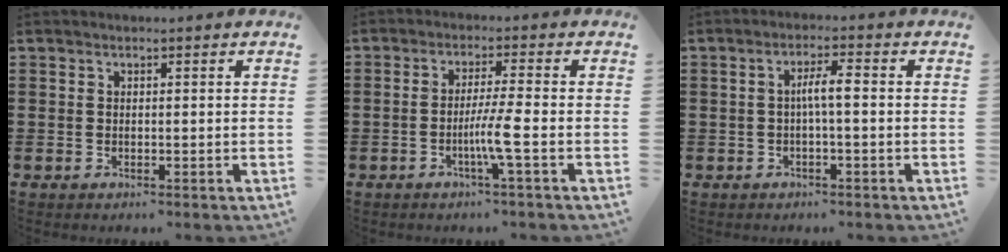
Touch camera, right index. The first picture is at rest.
{"total": 5.0, "force": [-1.7, -0.7, 4.7], "torque": [-0.088, -0.014, -0.036]}
{"total": 3.3, "force": [-0.3, 0.3, 3.3], "torque": [-0.060, 0.003, -0.010]}